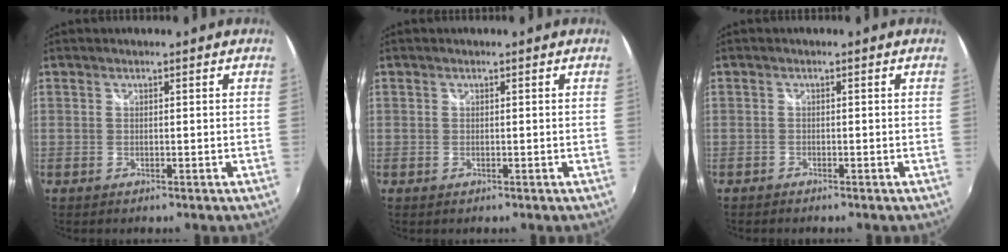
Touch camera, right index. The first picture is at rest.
{"total": 0.0}
{"total": 1.0, "force": [-0.9, 0.4, 0.2], "torque": [-0.009, -0.002, -0.019]}